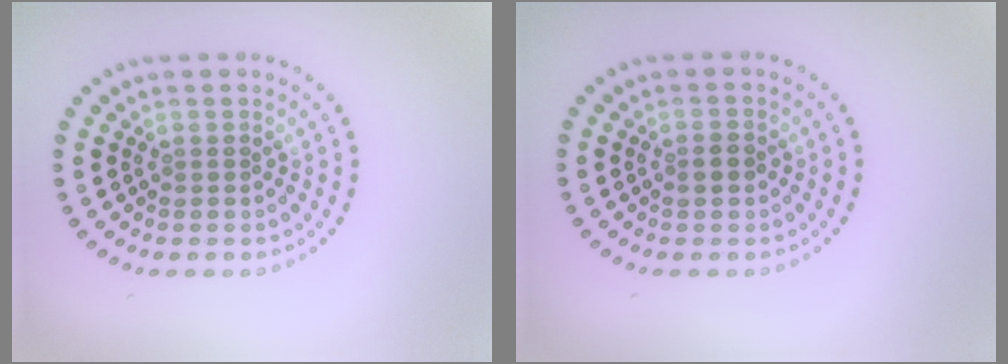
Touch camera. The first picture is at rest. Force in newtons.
{"total": 1.3, "press": 1.2, "slide": 0.2}